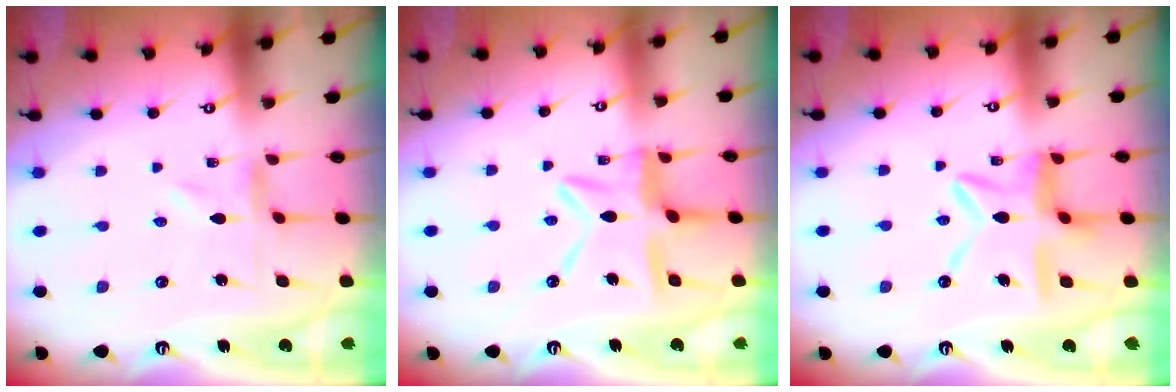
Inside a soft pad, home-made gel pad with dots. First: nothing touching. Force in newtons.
{"total": 11.9, "press": 11.8, "slide": 1.1}
{"total": 11.6, "press": 11.5, "slide": 1.2}